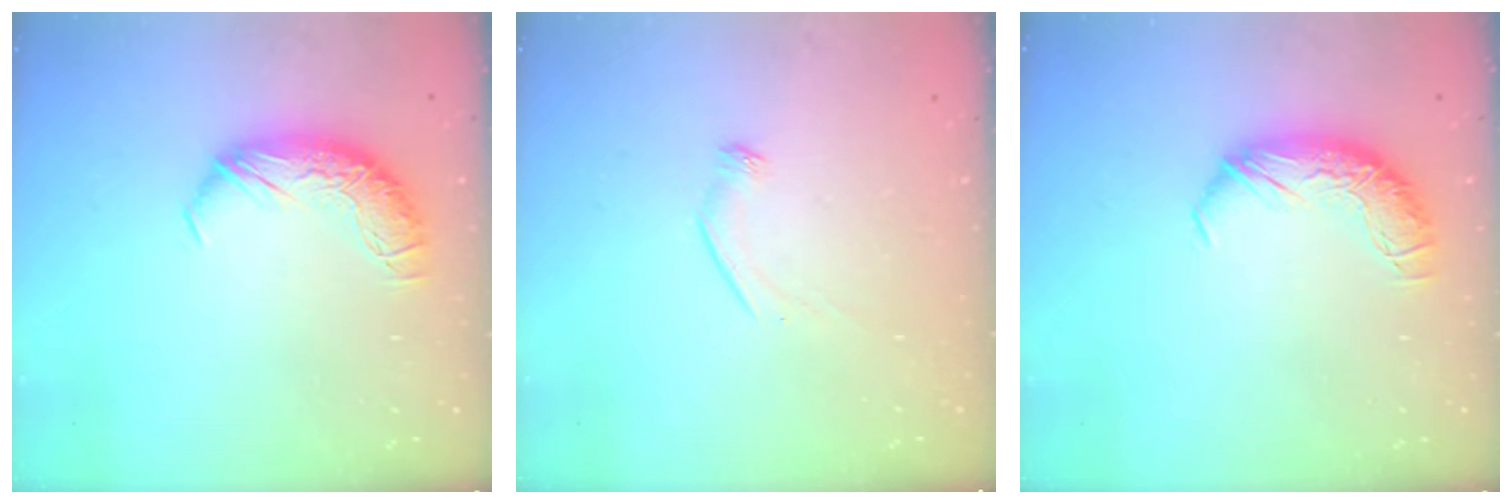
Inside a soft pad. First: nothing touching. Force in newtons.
{"total": 6.9, "press": 6.9, "slide": 0.9}
{"total": 0.0}